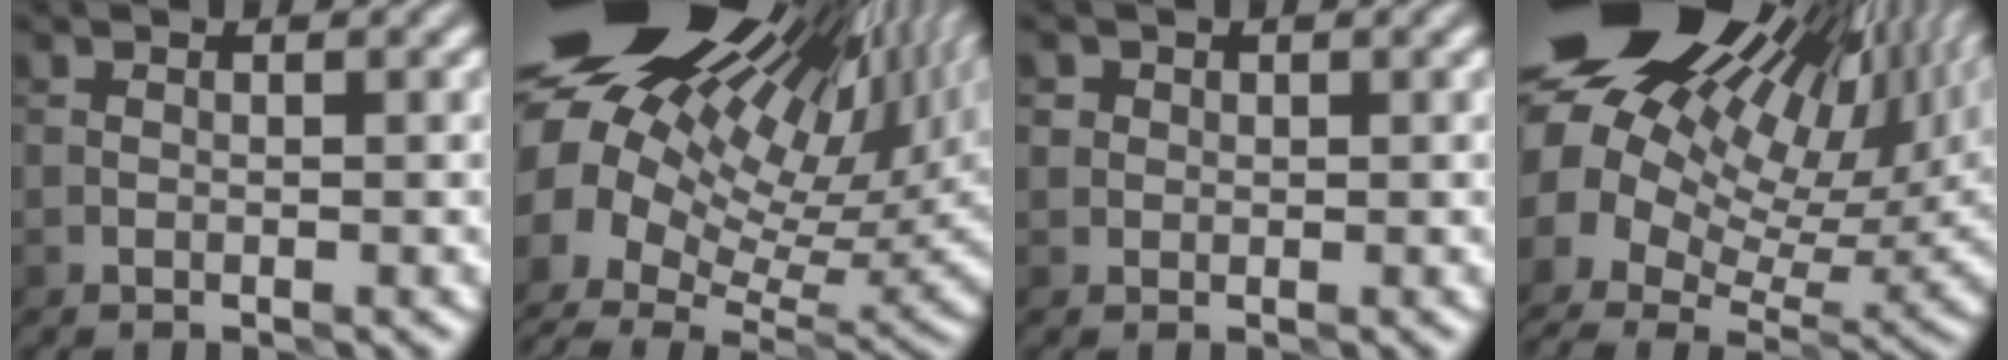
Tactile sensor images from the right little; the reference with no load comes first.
{"total": 19.9, "force": [6.7, 11.4, 14.9], "torque": [-0.276, 0.026, 0.138]}
{"total": 0.7, "force": [0.3, 0.5, -0.2], "torque": [0.010, -0.001, -0.001]}
{"total": 20.0, "force": [7.8, 12.5, 13.5], "torque": [-0.265, 0.031, 0.161]}